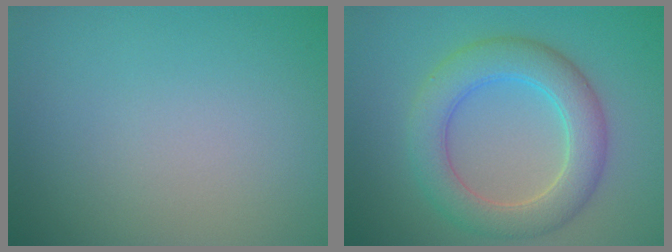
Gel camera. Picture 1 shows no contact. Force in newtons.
{"total": 5.7, "press": 5.7, "slide": 0.4}